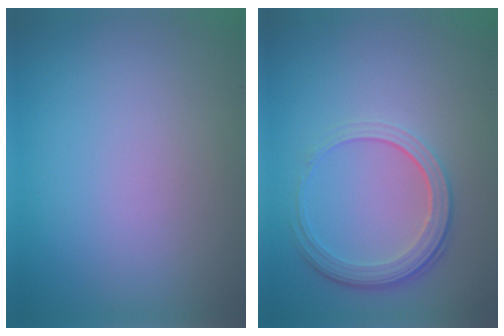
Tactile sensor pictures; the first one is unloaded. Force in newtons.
{"total": 3.8, "press": 2.8, "slide": 2.6}